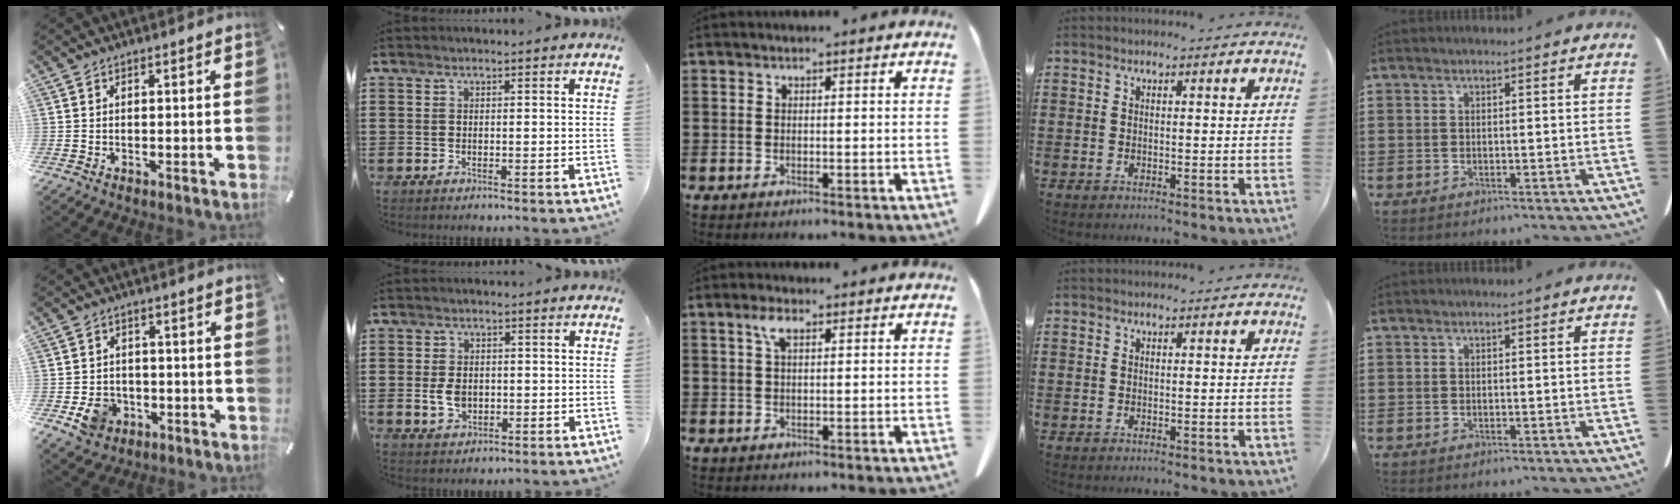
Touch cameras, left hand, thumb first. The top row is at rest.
{"thumb": {"total": 7.4, "force": [-2.3, 6.4, 2.8], "torque": [-0.066, 0.013, -0.040]}, "index": {"total": 3.9, "force": [-0.3, 2.7, 2.8], "torque": [-0.064, 0.004, -0.006]}, "middle": {"total": 3.2, "force": [1.4, 1.0, 2.6], "torque": [-0.059, 0.005, 0.025]}}